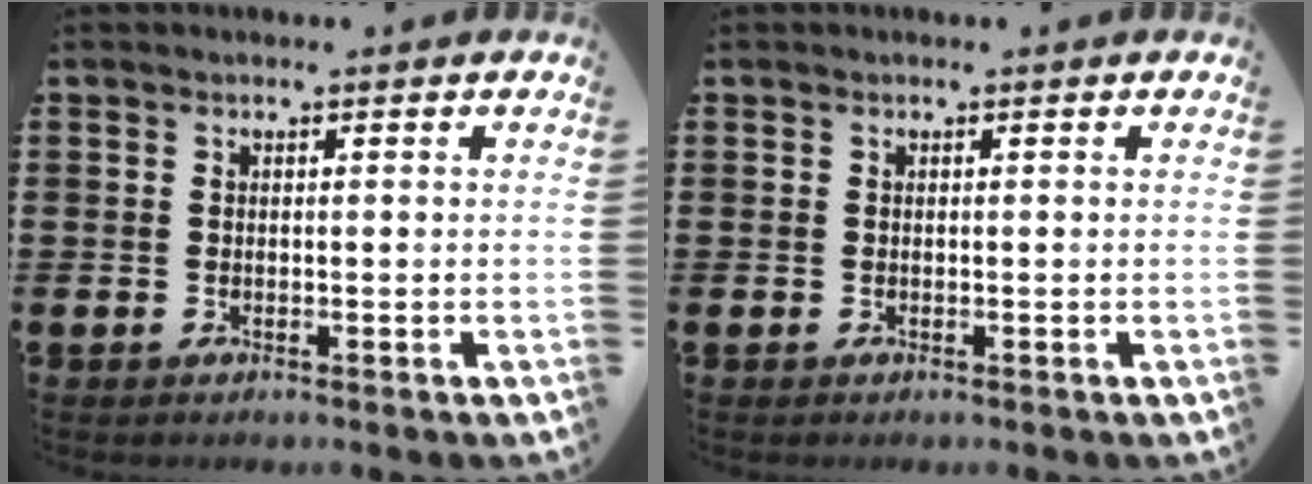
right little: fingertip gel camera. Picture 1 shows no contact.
{"total": 0.0}